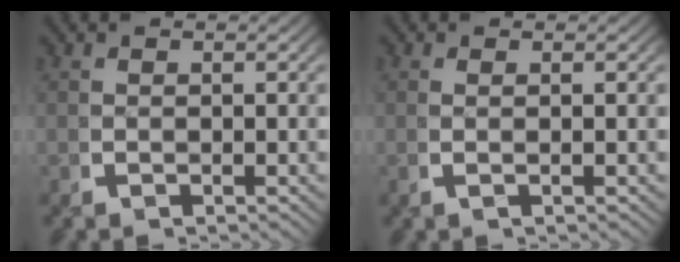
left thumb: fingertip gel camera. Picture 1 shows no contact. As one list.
[{"total": 0.9, "force": [0.0, -0.7, 0.6], "torque": [-0.019, 0.002, -0.001]}]